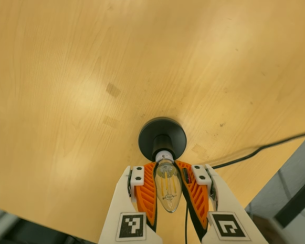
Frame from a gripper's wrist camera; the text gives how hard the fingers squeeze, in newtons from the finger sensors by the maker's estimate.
{"total": 28.3, "left": 34.5, "right": 22.2}